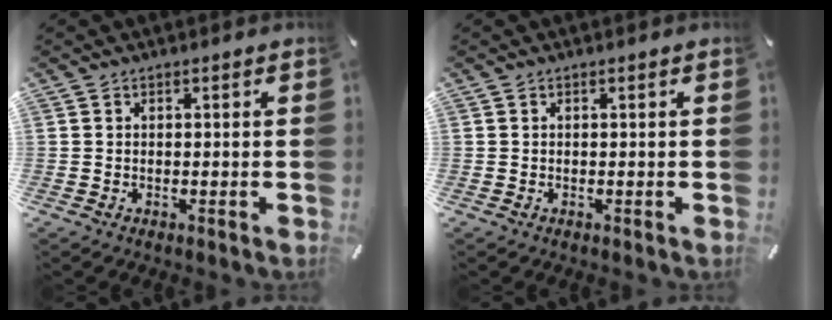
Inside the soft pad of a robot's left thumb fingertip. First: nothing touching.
{"total": 0.0}